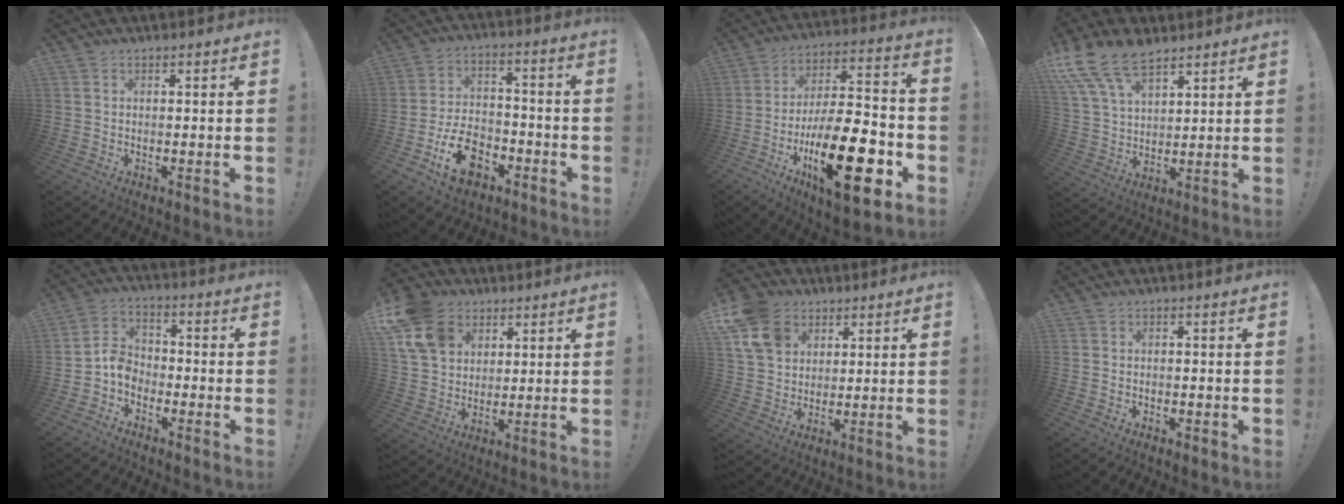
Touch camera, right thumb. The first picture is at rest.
{"total": 14.6, "force": [-7.6, 9.1, 8.4], "torque": [-0.145, 0.063, -0.130]}
{"total": 27.4, "force": [-9.9, 9.9, 23.5], "torque": [-0.402, 0.054, -0.153]}
{"total": 14.3, "force": [10.0, 7.0, 7.4], "torque": [-0.150, -0.052, 0.189]}
{"total": 7.6, "force": [-4.3, 5.3, 3.3], "torque": [-0.071, 0.029, -0.076]}
{"total": 15.5, "force": [6.6, 12.0, 7.3], "torque": [-0.139, -0.025, 0.134]}
{"total": 13.8, "force": [6.0, 10.7, 6.3], "torque": [-0.115, -0.022, 0.124]}
{"total": 1.1, "force": [-0.9, 0.4, 0.5], "torque": [-0.011, 0.003, -0.015]}